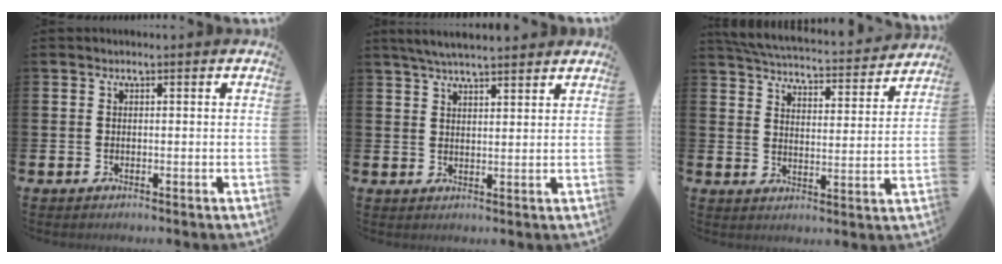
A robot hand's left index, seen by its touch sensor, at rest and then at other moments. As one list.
[{"total": 4.8, "force": [4.5, 0.6, 1.5], "torque": [-0.036, -0.011, 0.083]}, {"total": 5.3, "force": [5.2, 0.6, 1.0], "torque": [-0.036, -0.043, 0.086]}]